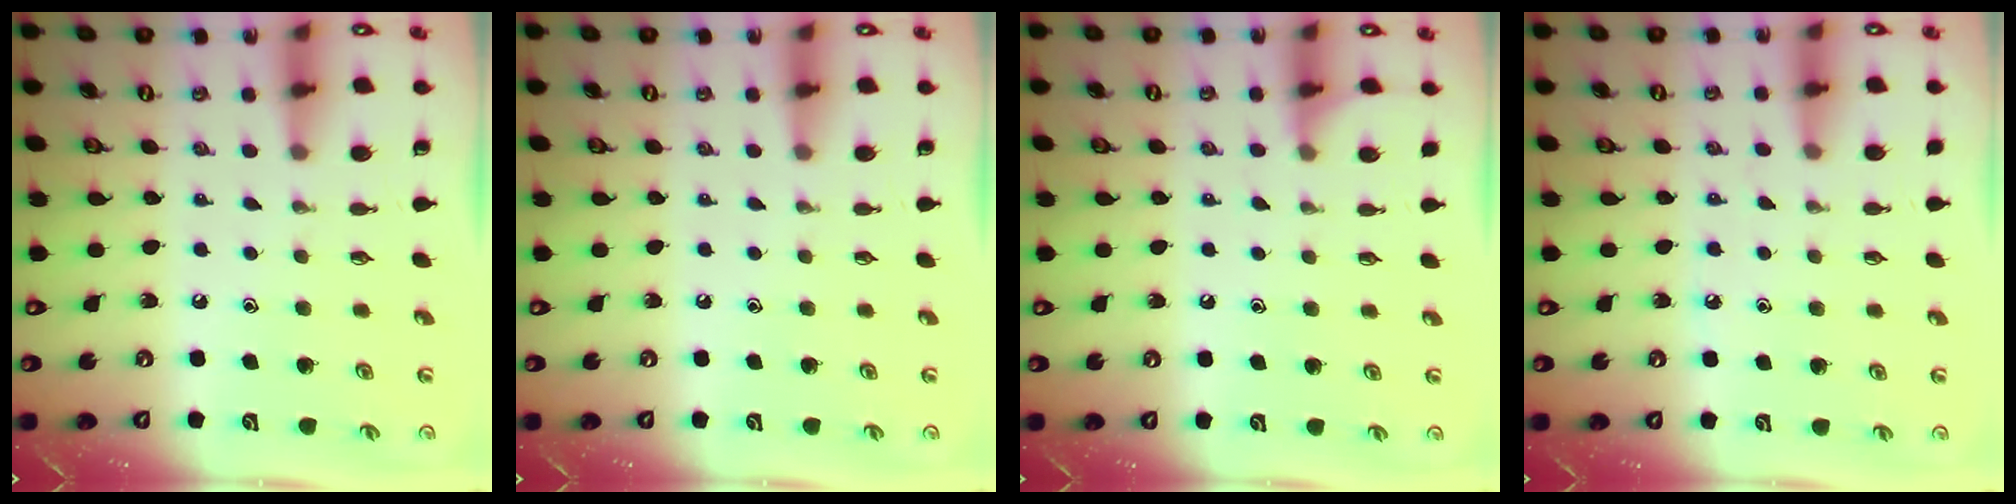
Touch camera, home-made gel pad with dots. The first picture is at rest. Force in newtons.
{"total": 0.0}
{"total": 6.1, "press": 6.0, "slide": 0.9}
{"total": 5.9, "press": 5.9, "slide": 0.8}